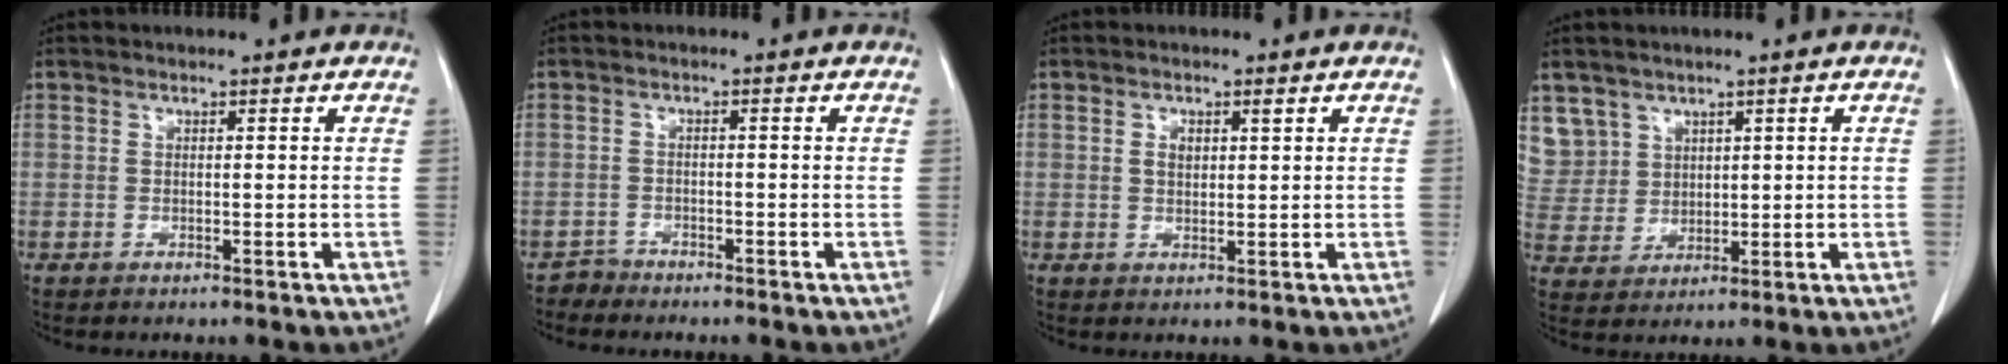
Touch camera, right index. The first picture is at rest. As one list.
[{"total": 1.7, "force": [-1.5, 0.3, -0.7], "torque": [0.015, -0.001, -0.029]}, {"total": 2.1, "force": [0.8, 0.9, 1.7], "torque": [-0.037, 0.006, 0.016]}, {"total": 7.3, "force": [4.2, 6.0, -0.2], "torque": [0.001, 0.013, 0.100]}]